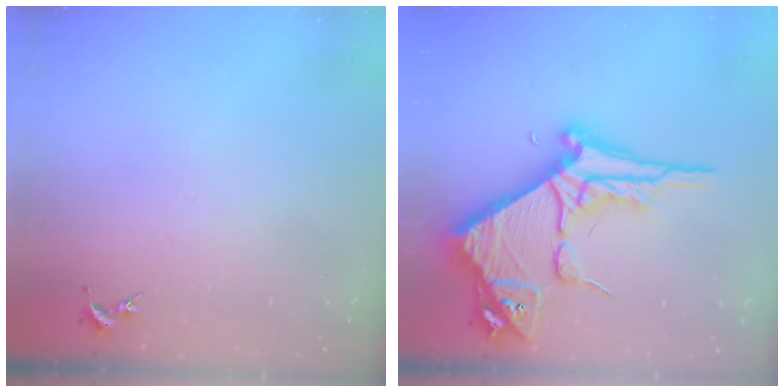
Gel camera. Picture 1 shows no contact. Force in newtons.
{"total": 10.5, "press": 10.4, "slide": 1.2}